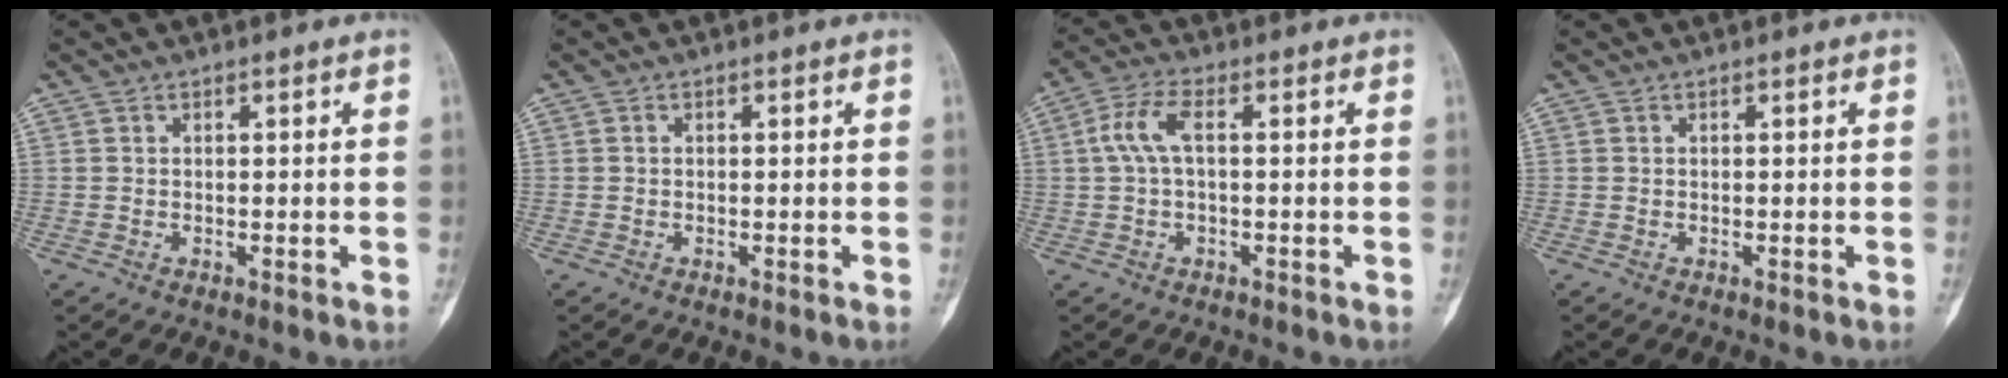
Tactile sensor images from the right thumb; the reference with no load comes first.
{"total": 0.0}
{"total": 5.7, "force": [0.7, 2.3, 5.1], "torque": [-0.122, 0.018, 0.009]}
{"total": 0.0}